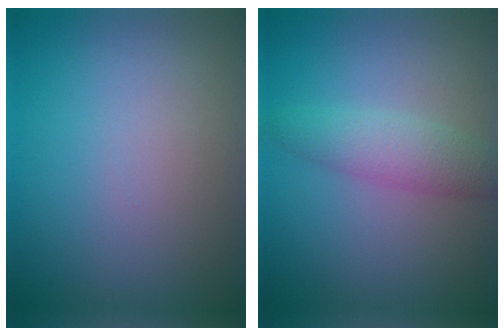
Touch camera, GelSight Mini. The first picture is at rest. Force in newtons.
{"total": 3.1, "press": 3.1, "slide": 0.1}